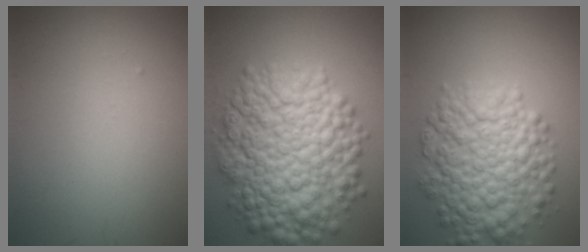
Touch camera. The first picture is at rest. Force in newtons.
{"total": 11.9, "press": 11.9, "slide": 0.3}
{"total": 8.0, "press": 8.0, "slide": 0.2}